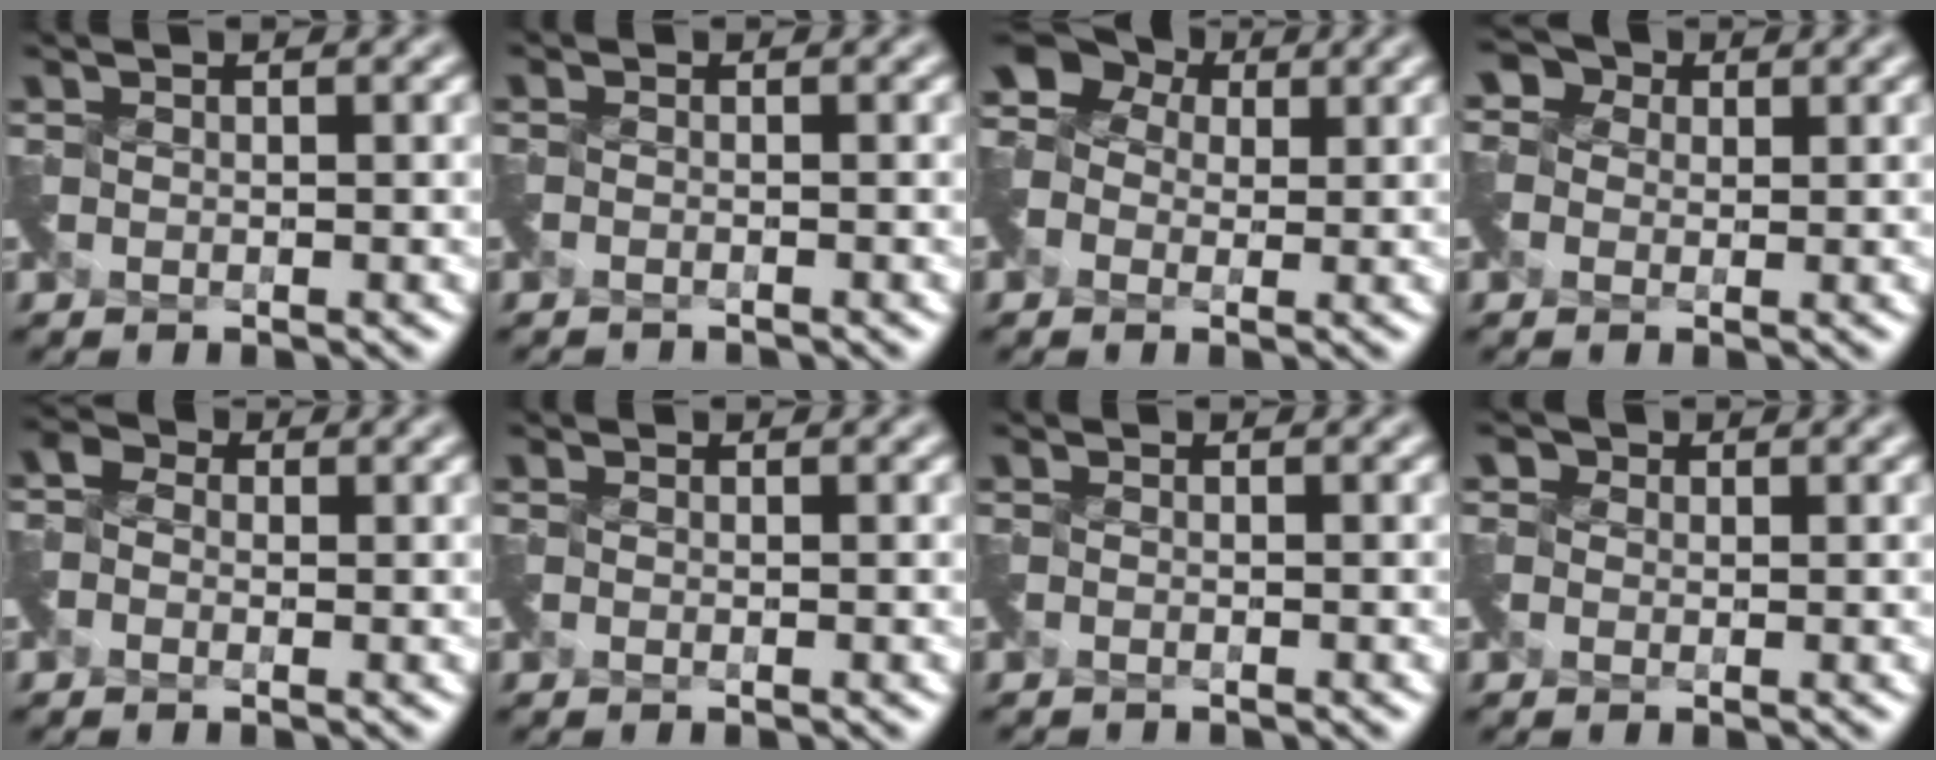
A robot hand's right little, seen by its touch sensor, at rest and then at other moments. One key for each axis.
{"total": 1.6, "fx": -1.5, "fy": -0.1, "fz": -0.6, "tx": 0.011, "ty": -0.017, "tz": -0.031}
{"total": 4.2, "fx": -0.1, "fy": 3.9, "fz": 1.5, "tx": -0.035, "ty": 0.016, "tz": -0.002}
{"total": 2.1, "fx": -0.4, "fy": 2.0, "fz": -0.4, "tx": 0.004, "ty": 0.008, "tz": -0.006}
{"total": 1.7, "fx": -1.2, "fy": 0.6, "fz": -1.1, "tx": 0.016, "ty": -0.002, "tz": -0.028}
{"total": 0.5, "fx": -0.3, "fy": -0.1, "fz": -0.4, "tx": 0.005, "ty": -0.003, "tz": -0.006}
{"total": 1.3, "fx": -1.1, "fy": -0.2, "fz": -0.7, "tx": 0.013, "ty": -0.014, "tz": -0.024}
{"total": 1.4, "fx": -0.5, "fy": 0.5, "fz": -1.2, "tx": 0.019, "ty": -0.002, "tz": -0.007}